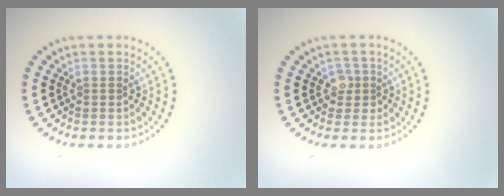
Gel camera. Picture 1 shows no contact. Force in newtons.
{"total": 1.5, "press": 1.3, "slide": 0.8}